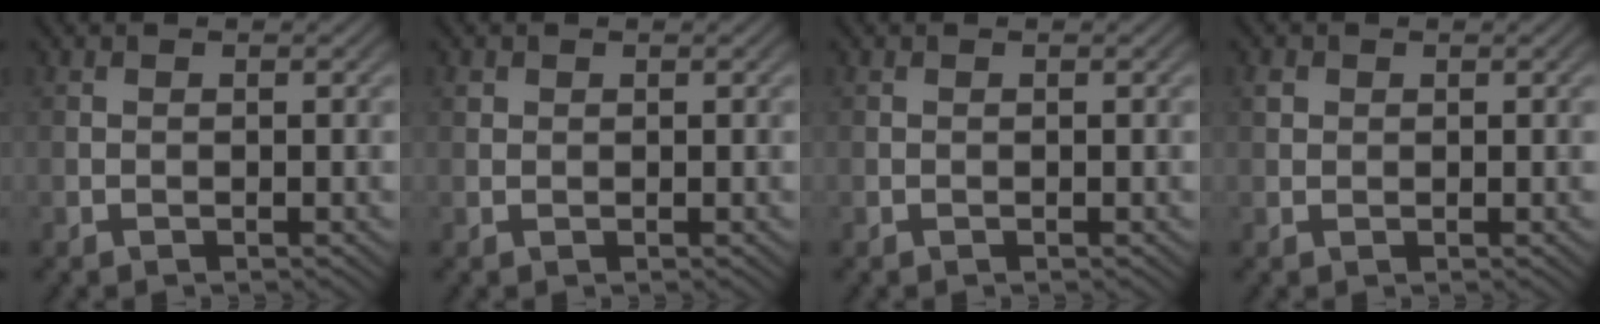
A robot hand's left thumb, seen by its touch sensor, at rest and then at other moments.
{"total": 0.6, "force": [0.3, 0.5, 0.1], "torque": [-0.002, -0.002, 0.007]}
{"total": 0.0}
{"total": 1.0, "force": [0.4, 0.9, 0.3], "torque": [-0.007, 0.000, 0.006]}